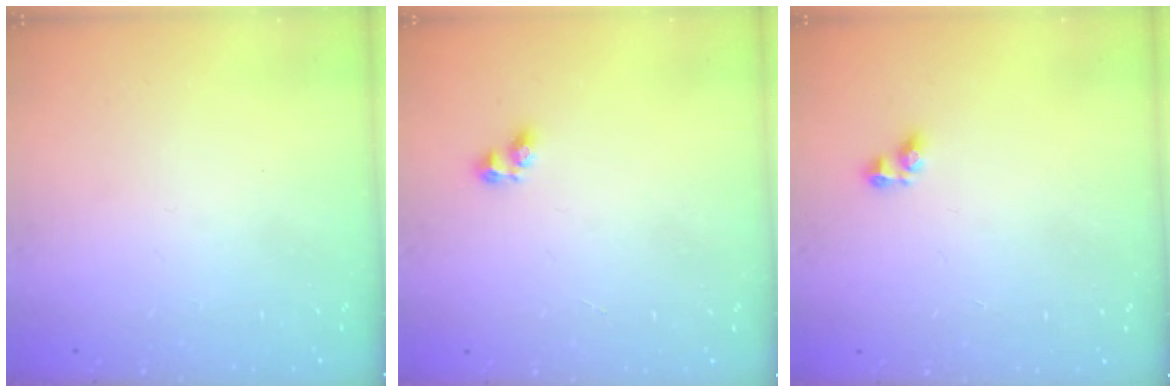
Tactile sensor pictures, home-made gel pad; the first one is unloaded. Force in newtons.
{"total": 4.0, "press": 3.8, "slide": 1.3}
{"total": 3.0, "press": 3.0, "slide": 0.4}